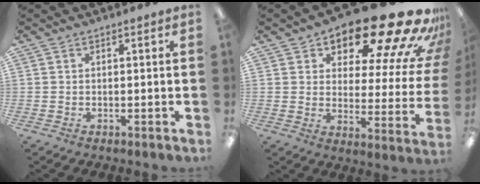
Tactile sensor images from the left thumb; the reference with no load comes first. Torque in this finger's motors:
{"motor_torque": [0.56, 0.64, 1.41, -1.37, 0.09]}